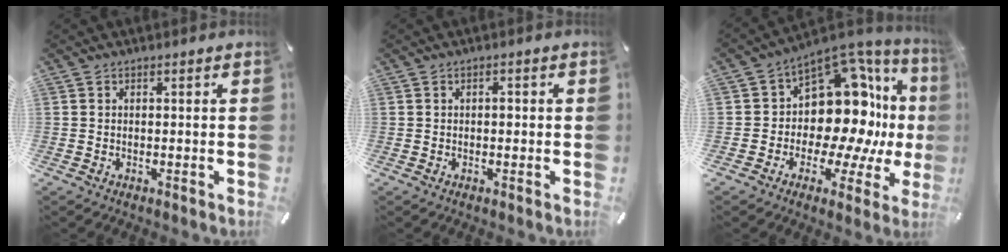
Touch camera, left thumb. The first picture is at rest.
{"total": 1.2, "force": [0.0, 0.7, 0.9], "torque": [-0.018, 0.004, -0.002]}
{"total": 18.6, "force": [1.9, 12.9, 13.2], "torque": [-0.198, -0.051, 0.039]}